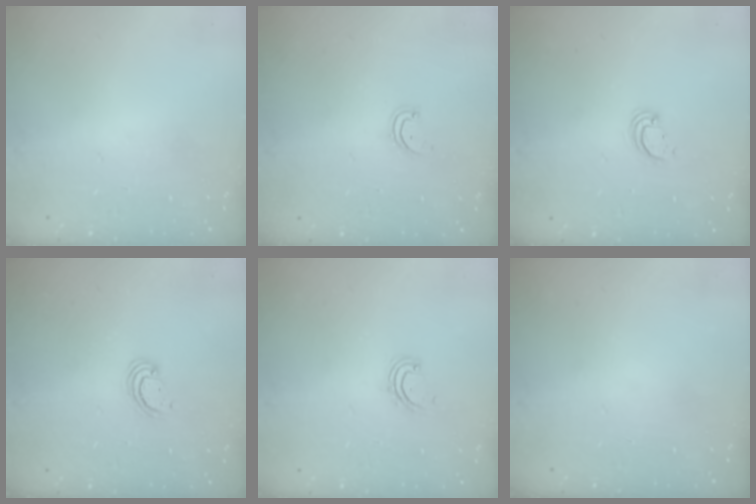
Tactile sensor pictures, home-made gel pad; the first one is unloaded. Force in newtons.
{"total": 2.3, "press": 2.3, "slide": 0.1}
{"total": 3.2, "press": 3.1, "slide": 0.3}
{"total": 2.8, "press": 2.8, "slide": 0.3}
{"total": 2.6, "press": 2.6, "slide": 0.3}
{"total": 0.0}